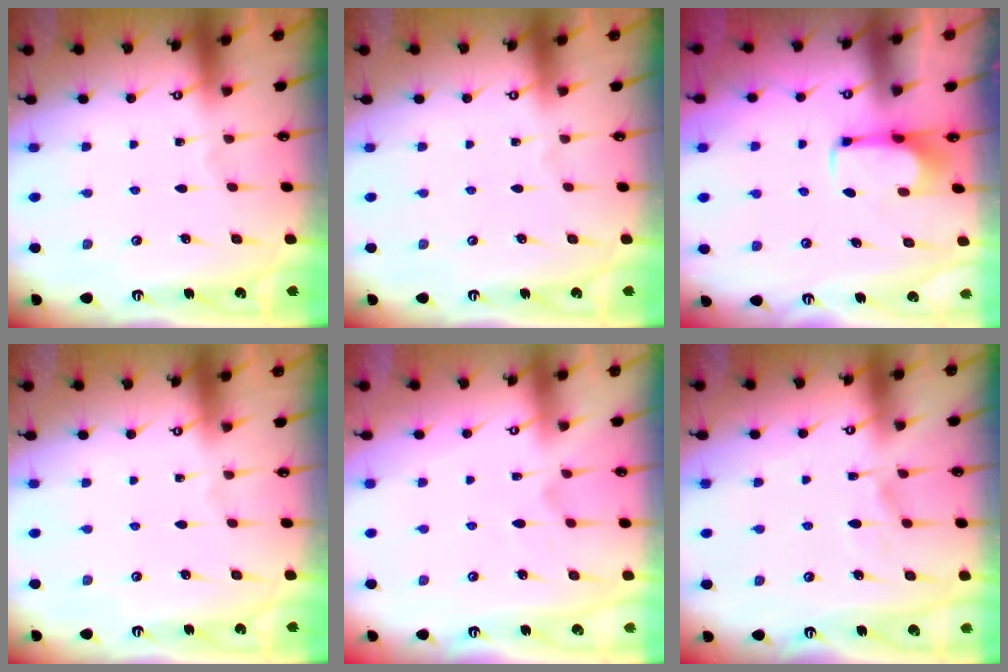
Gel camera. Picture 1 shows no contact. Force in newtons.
{"total": 0.0}
{"total": 2.0, "press": 1.9, "slide": 0.4}
{"total": 0.0}
{"total": 2.4, "press": 2.2, "slide": 1.1}
{"total": 5.7, "press": 5.7, "slide": 0.5}